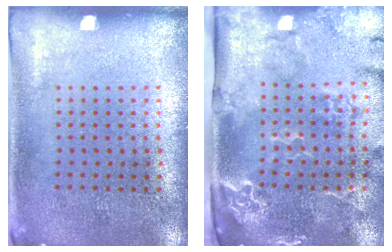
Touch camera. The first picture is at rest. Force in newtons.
{"total": 3.1, "press": 2.4, "slide": 1.9}